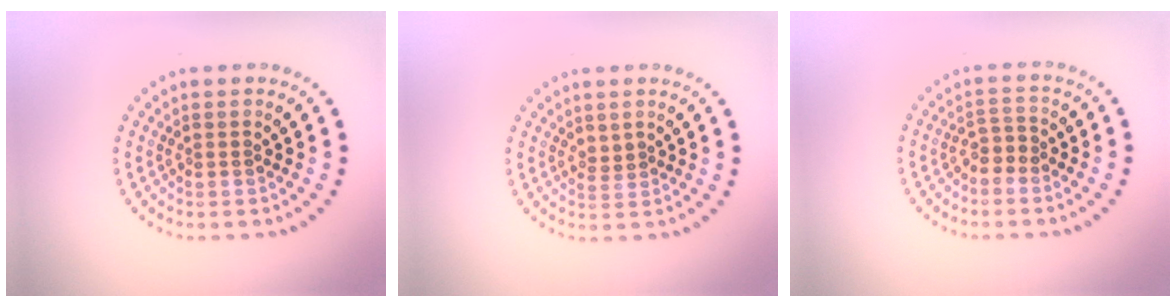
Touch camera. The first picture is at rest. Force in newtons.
{"total": 1.0, "press": 0.8, "slide": 0.6}
{"total": 1.6, "press": 1.3, "slide": 0.9}